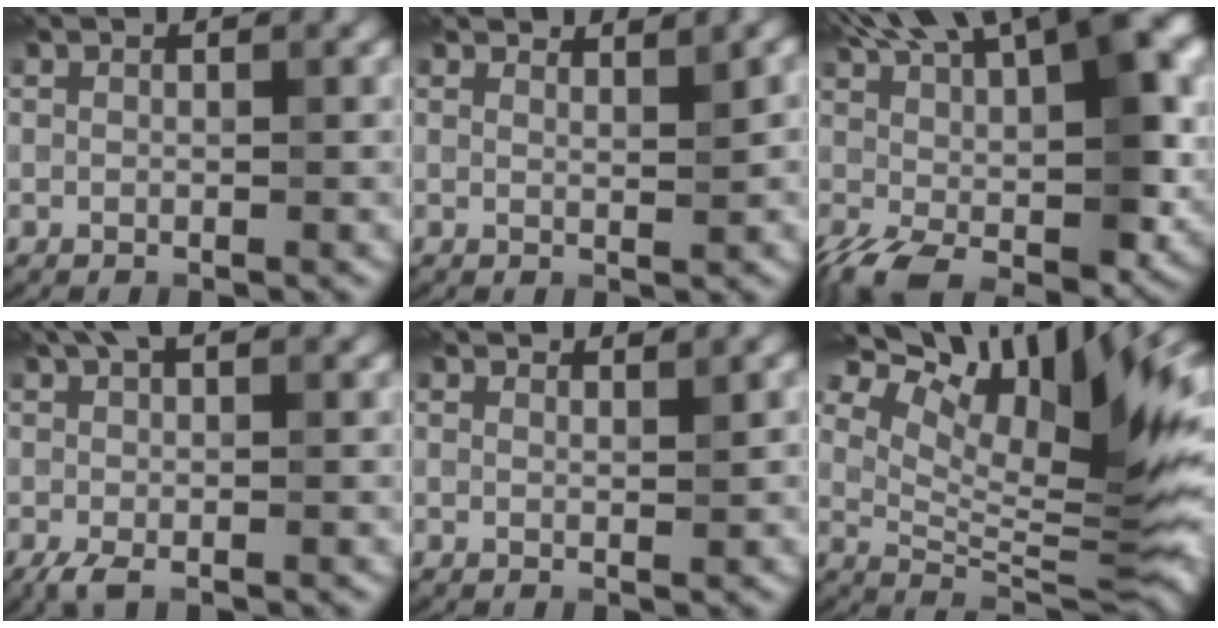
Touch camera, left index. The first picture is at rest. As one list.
[{"total": 2.5, "force": [2.4, 0.1, 0.8], "torque": [-0.014, 0.005, 0.038]}, {"total": 14.9, "force": [2.9, 6.1, 13.2], "torque": [-0.240, 0.004, 0.057]}, {"total": 3.1, "force": [-0.3, 0.7, 3.0], "torque": [-0.067, 0.003, -0.010]}, {"total": 1.4, "force": [1.3, -0.2, 0.3], "torque": [-0.007, 0.001, 0.018]}, {"total": 16.0, "force": [9.2, 5.0, 12.1], "torque": [-0.190, 0.040, 0.153]}]